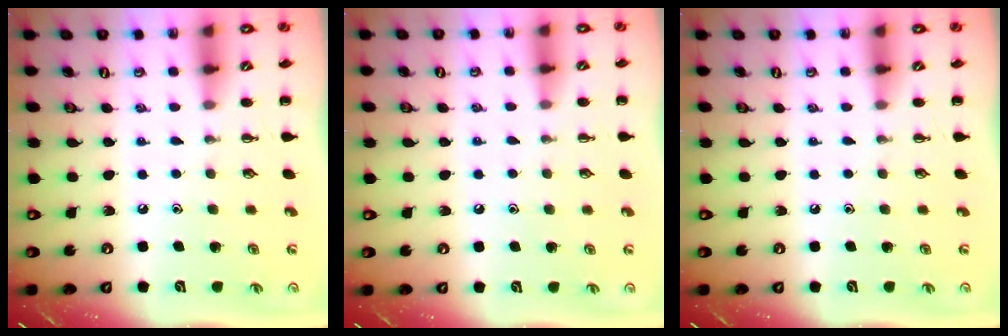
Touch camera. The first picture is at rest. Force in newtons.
{"total": 3.3, "press": 3.1, "slide": 1.1}
{"total": 0.0}